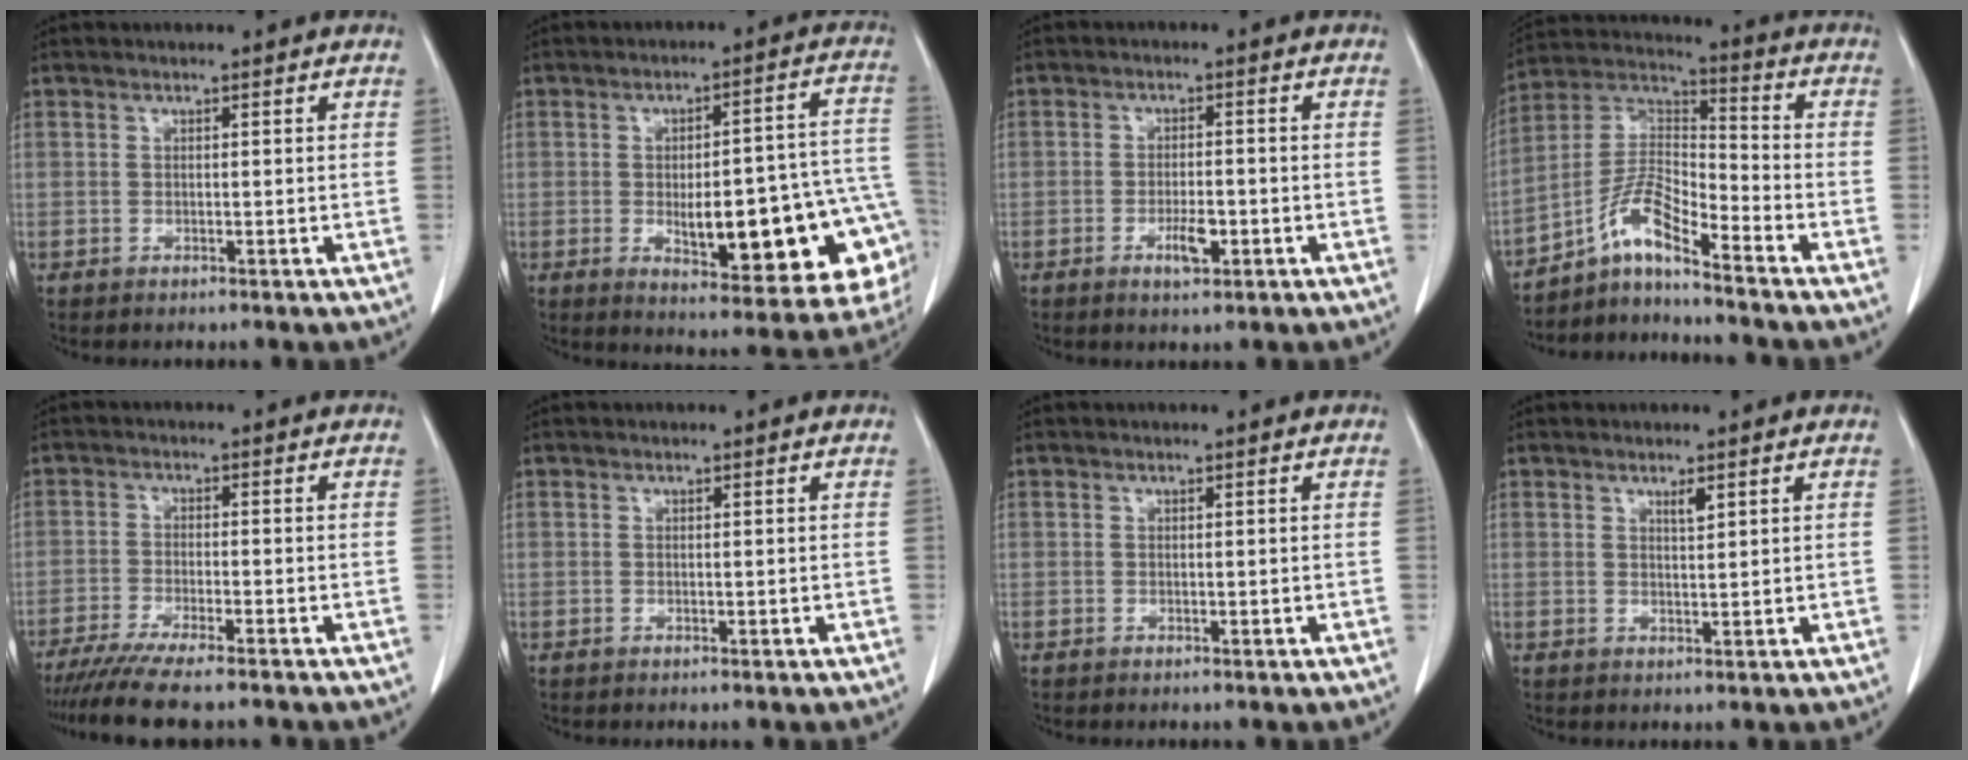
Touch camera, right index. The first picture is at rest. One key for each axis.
{"total": 20.5, "fx": -4.8, "fy": 5.9, "fz": 19.0, "tx": -0.159, "ty": 0.032, "tz": -0.038}
{"total": 3.6, "fx": -1.3, "fy": 1.1, "fz": 3.2, "tx": -0.055, "ty": 0.001, "tz": -0.020}
{"total": 7.4, "fx": -5.6, "fy": 0.3, "fz": 4.9, "tx": -0.096, "ty": 0.021, "tz": -0.111}
{"total": 6.7, "fx": -5.6, "fy": -1.0, "fz": 3.6, "tx": -0.053, "ty": -0.023, "tz": -0.099}
{"total": 0.0}
{"total": 0.0}
{"total": 1.6, "fx": 1.2, "fy": 0.2, "fz": 1.2, "tx": -0.019, "ty": -0.008, "tz": 0.019}